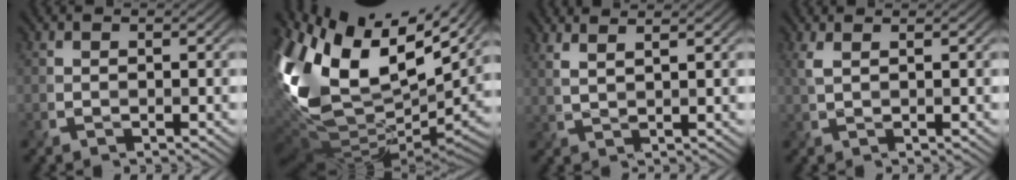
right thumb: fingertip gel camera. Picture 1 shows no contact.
{"total": 18.1, "force": [3.8, 10.0, 14.6], "torque": [-0.342, -0.034, 0.095]}
{"total": 3.6, "force": [2.6, 0.9, 2.3], "torque": [-0.023, 0.007, 0.032]}
{"total": 1.7, "force": [1.0, 0.5, 1.4], "torque": [-0.031, 0.004, 0.019]}